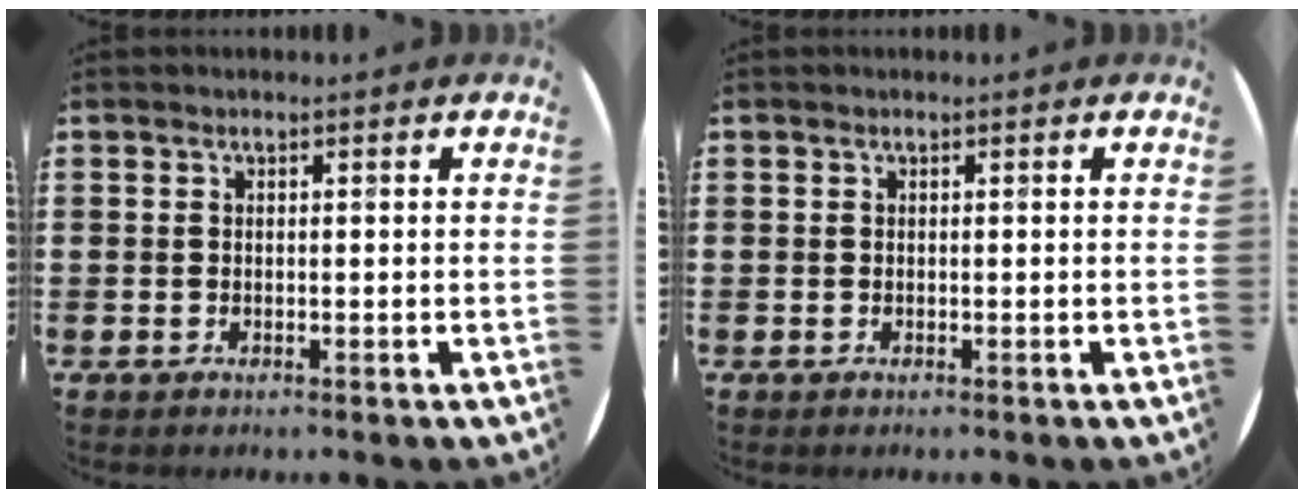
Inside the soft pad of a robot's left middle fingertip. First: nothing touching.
{"total": 0.0}